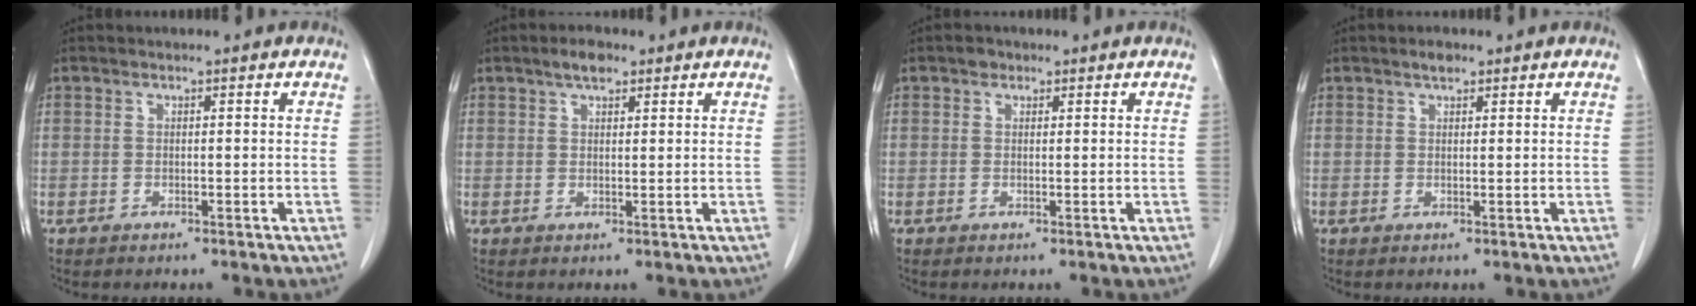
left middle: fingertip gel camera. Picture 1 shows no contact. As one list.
[{"total": 2.7, "force": [1.9, 1.1, 1.7], "torque": [-0.031, 0.006, 0.030]}, {"total": 1.0, "force": [0.6, 0.7, 0.2], "torque": [-0.003, 0.001, 0.006]}, {"total": 1.3, "force": [0.9, 0.5, 0.7], "torque": [-0.014, 0.003, 0.015]}]